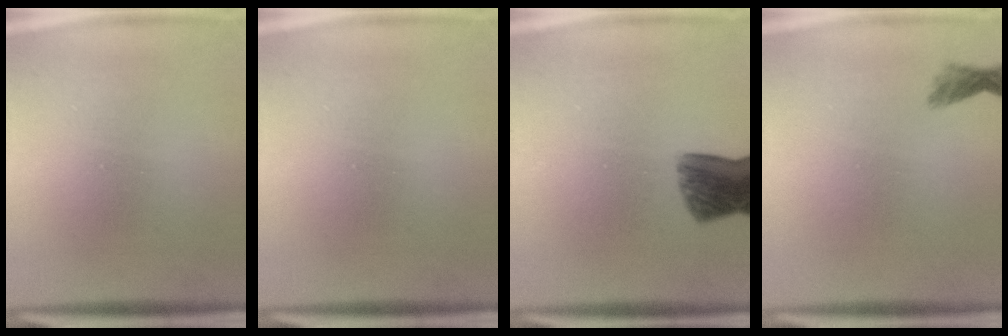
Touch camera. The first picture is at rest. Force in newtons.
{"total": 0.0}
{"total": 7.5}
{"total": 1.6}